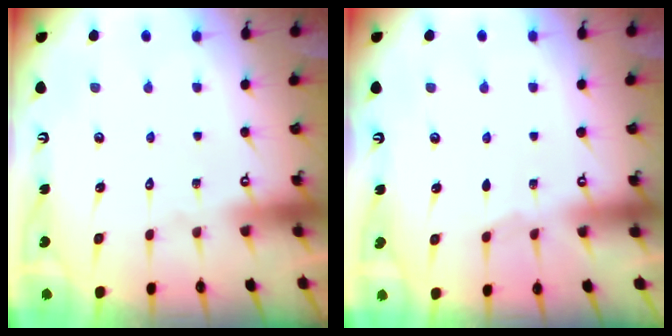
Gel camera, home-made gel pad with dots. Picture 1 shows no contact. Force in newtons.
{"total": 2.3, "press": 2.2, "slide": 0.4}